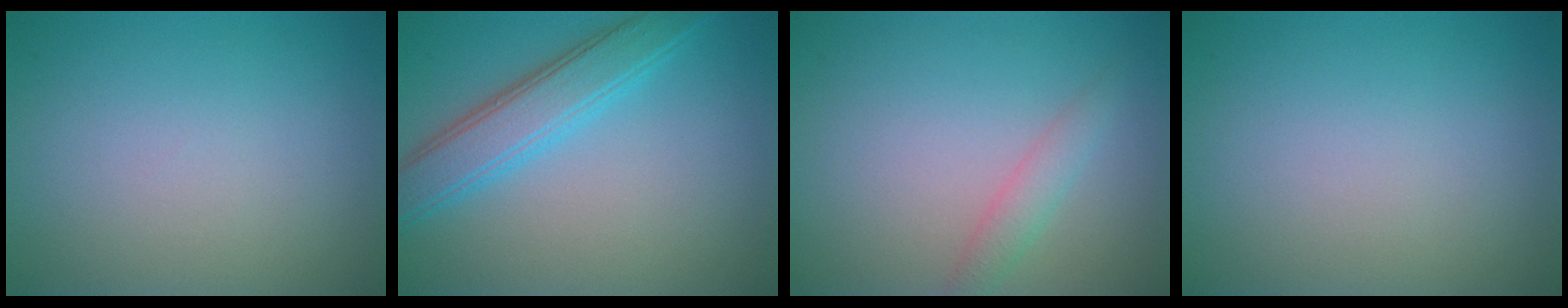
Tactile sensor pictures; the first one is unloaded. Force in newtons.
{"total": 4.6, "press": 4.6, "slide": 0.2}
{"total": 1.7, "press": 1.7, "slide": 0.1}
{"total": 0.0}